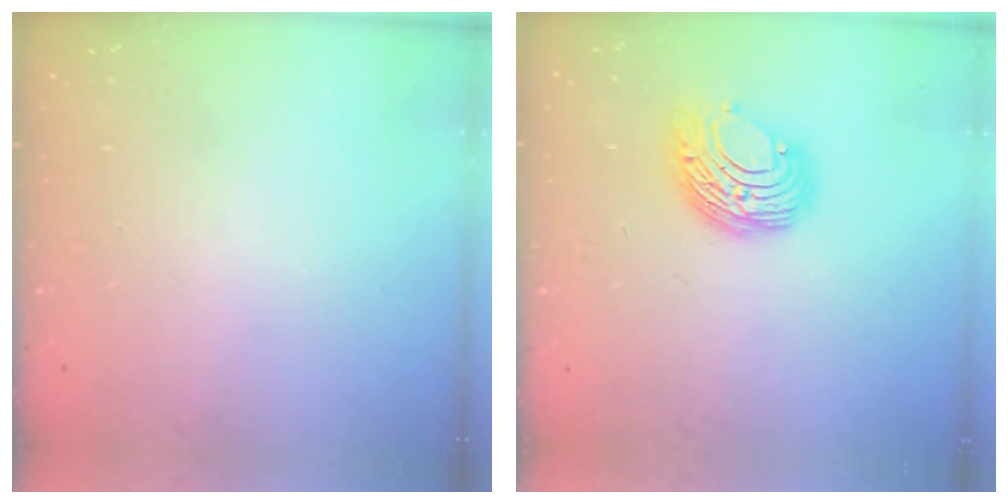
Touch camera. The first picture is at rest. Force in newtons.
{"total": 9.1, "press": 9.1, "slide": 0.4}